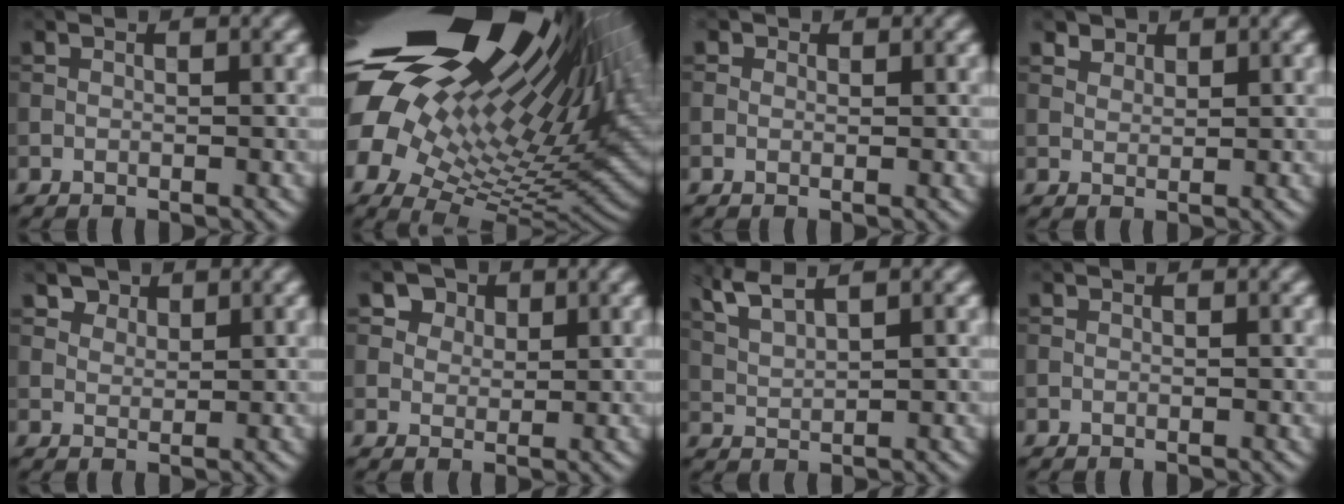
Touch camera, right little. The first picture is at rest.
{"total": 21.9, "force": [7.9, 10.5, 17.6], "torque": [-0.307, 0.009, 0.142]}
{"total": 0.5, "force": [0.2, 0.5, 0.1], "torque": [0.001, -0.002, -0.001]}
{"total": 1.7, "force": [1.3, 0.9, 0.4], "torque": [-0.009, -0.010, 0.032]}
{"total": 2.3, "force": [1.8, 1.3, 0.6], "torque": [-0.019, -0.014, 0.042]}
{"total": 5.3, "force": [3.3, 3.5, 2.2], "torque": [-0.062, -0.002, 0.054]}
{"total": 3.6, "force": [2.6, 0.7, 2.4], "torque": [-0.056, 0.015, 0.054]}
{"total": 0.0}